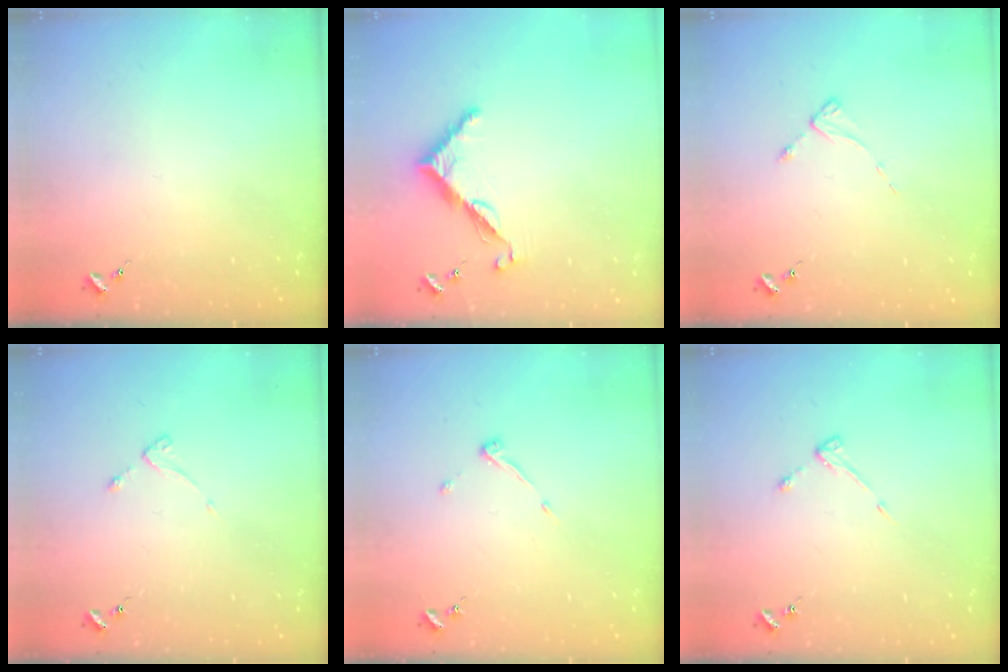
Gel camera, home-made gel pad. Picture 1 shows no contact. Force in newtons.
{"total": 7.7, "press": 7.7, "slide": 0.3}
{"total": 2.1, "press": 2.0, "slide": 0.4}
{"total": 2.7, "press": 2.6, "slide": 0.5}
{"total": 3.9, "press": 3.9, "slide": 0.6}
{"total": 3.2, "press": 3.1, "slide": 0.5}